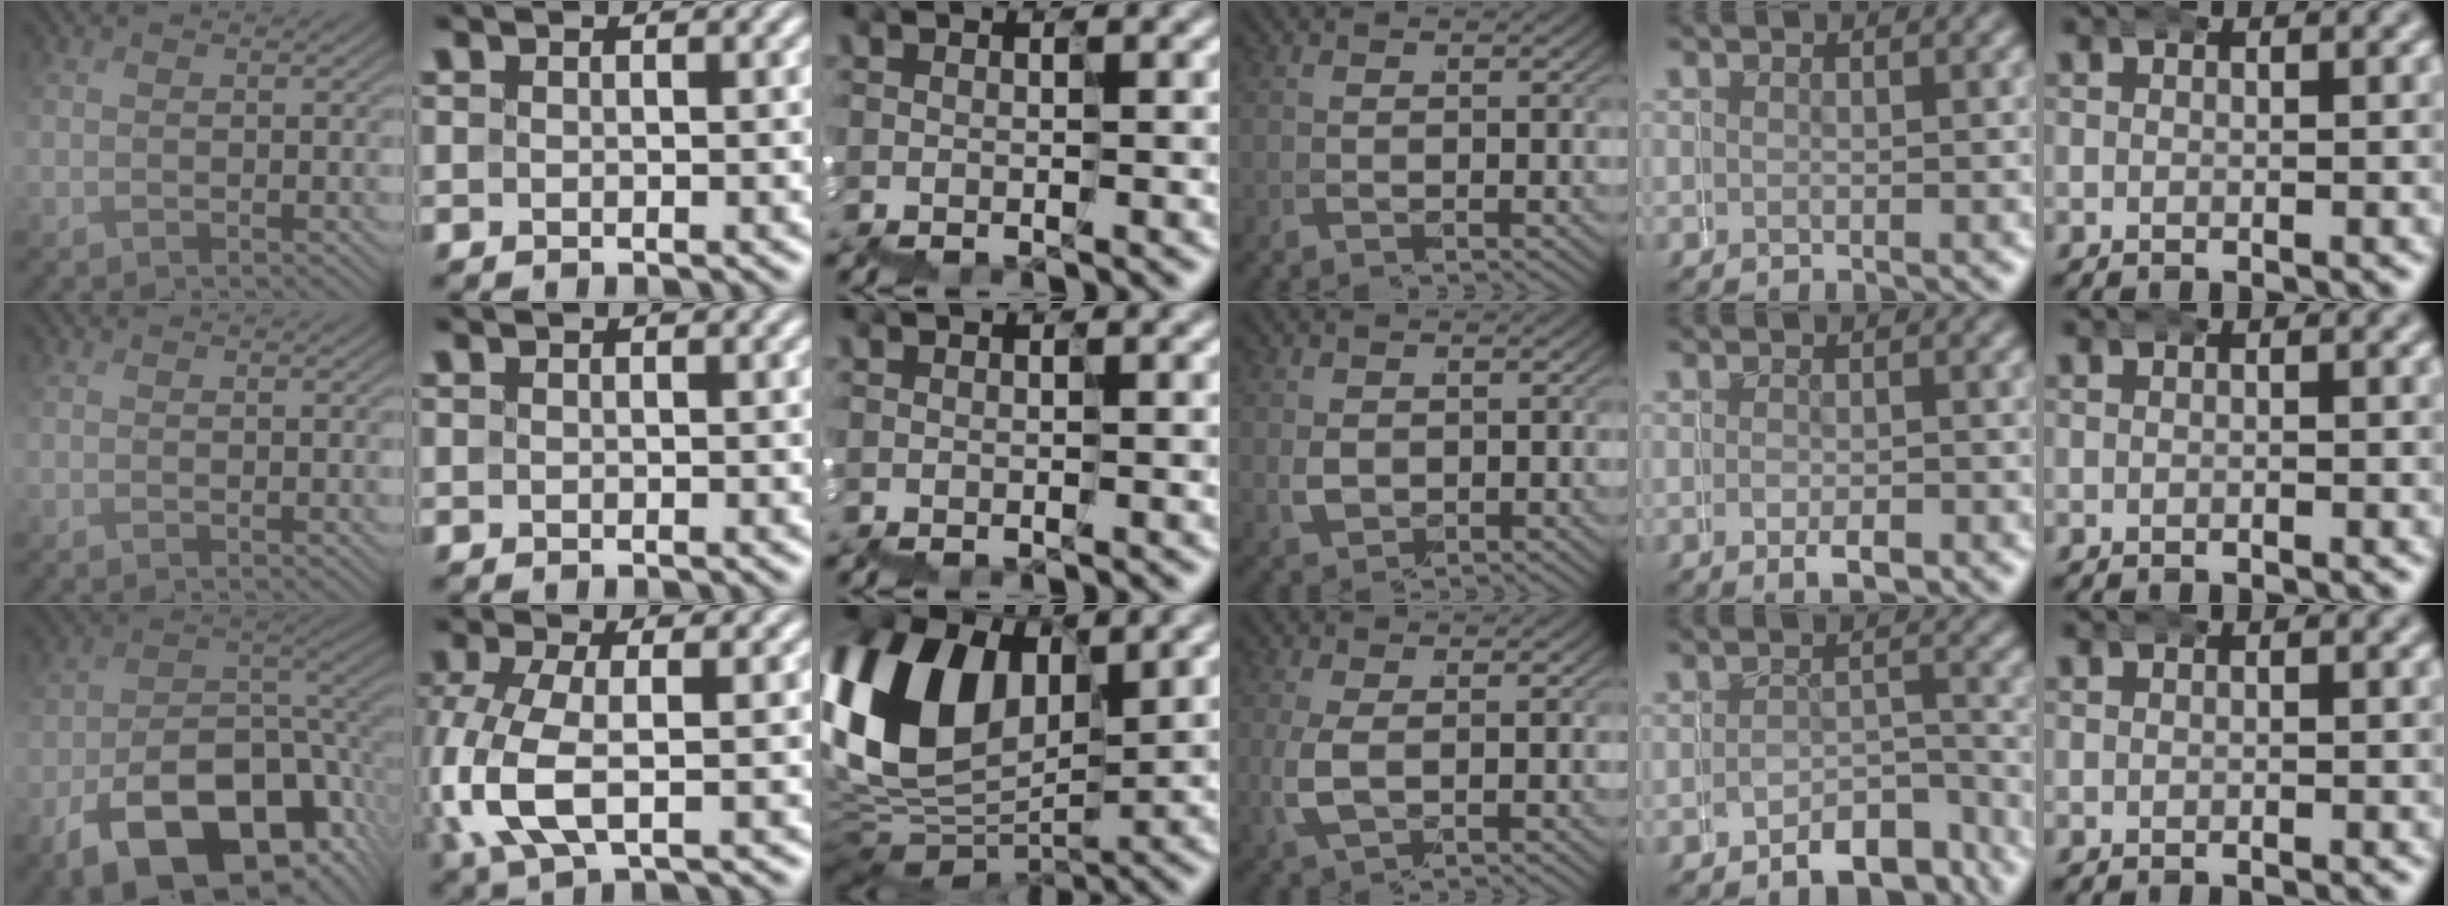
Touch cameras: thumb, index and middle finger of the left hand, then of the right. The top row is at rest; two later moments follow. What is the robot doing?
{"motion": "wrap", "object": "belt"}